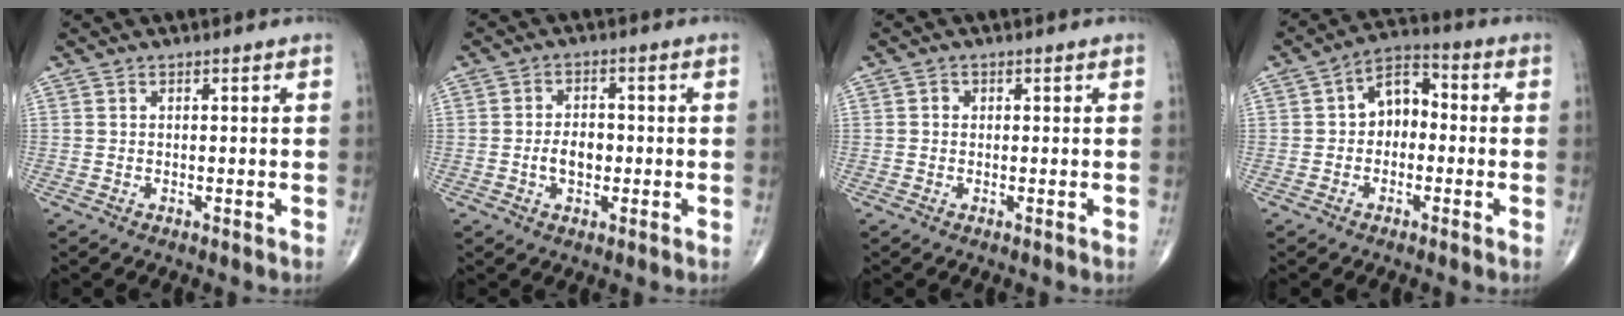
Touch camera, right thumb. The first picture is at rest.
{"total": 4.6, "force": [-0.8, 3.0, 3.5], "torque": [-0.051, 0.009, -0.016]}
{"total": 0.8, "force": [0.1, 0.8, 0.3], "torque": [0.001, 0.002, -0.001]}
{"total": 7.4, "force": [-0.2, 5.3, 5.2], "torque": [-0.055, 0.030, -0.019]}